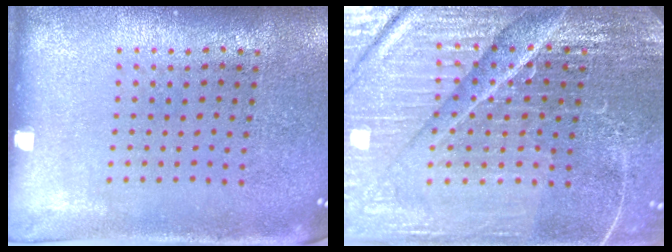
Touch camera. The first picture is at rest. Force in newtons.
{"total": 6.2, "press": 5.6, "slide": 2.8}